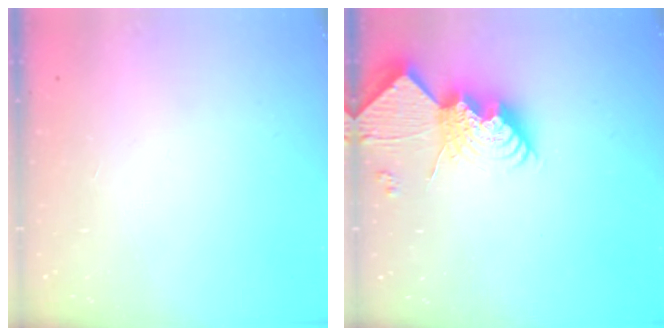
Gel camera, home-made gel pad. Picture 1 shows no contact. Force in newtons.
{"total": 14.2, "press": 14.2, "slide": 0.9}